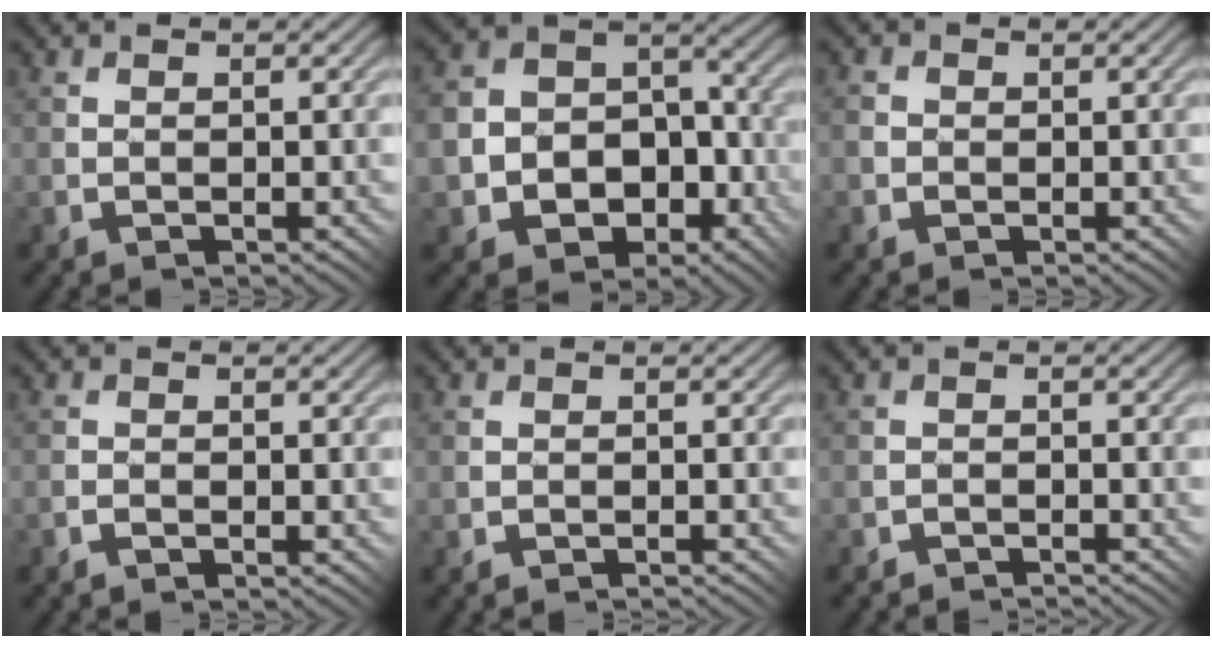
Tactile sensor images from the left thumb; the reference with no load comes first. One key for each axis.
{"total": 12.0, "fx": -4.5, "fy": 9.2, "fz": 6.2, "tx": -0.119, "ty": -0.021, "tz": -0.075}
{"total": 2.1, "fx": -0.1, "fy": 2.0, "fz": 0.4, "tx": -0.007, "ty": 0.005, "tz": -0.013}
{"total": 0.8, "fx": -0.8, "fy": 0.0, "fz": 0.1, "tx": -0.003, "ty": 0.006, "tz": -0.019}
{"total": 0.9, "fx": -0.6, "fy": -0.5, "fz": -0.4, "tx": 0.009, "ty": 0.008, "tz": -0.016}
{"total": 1.6, "fx": -1.3, "fy": -0.6, "fz": -0.7, "tx": 0.017, "ty": 0.013, "tz": -0.030}